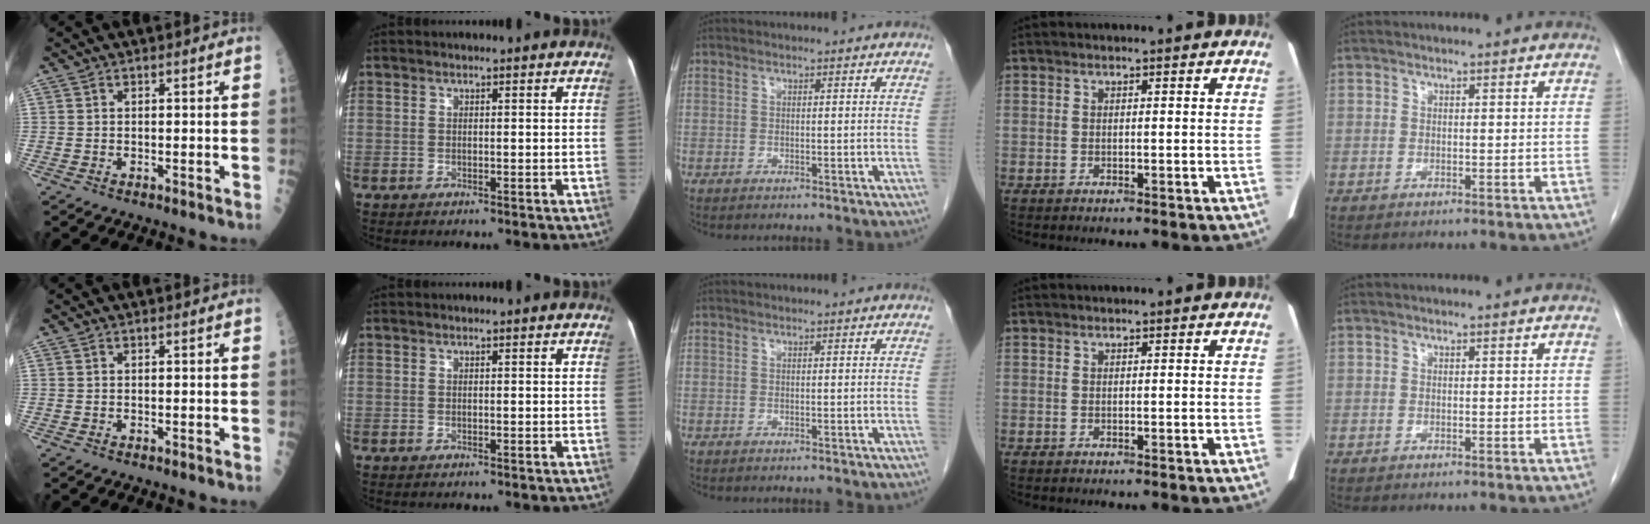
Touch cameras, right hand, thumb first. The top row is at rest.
{}